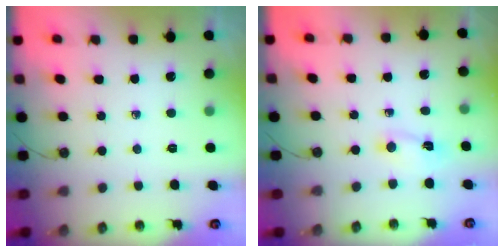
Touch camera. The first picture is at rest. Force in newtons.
{"total": 1.4, "press": 1.4, "slide": 0.3}